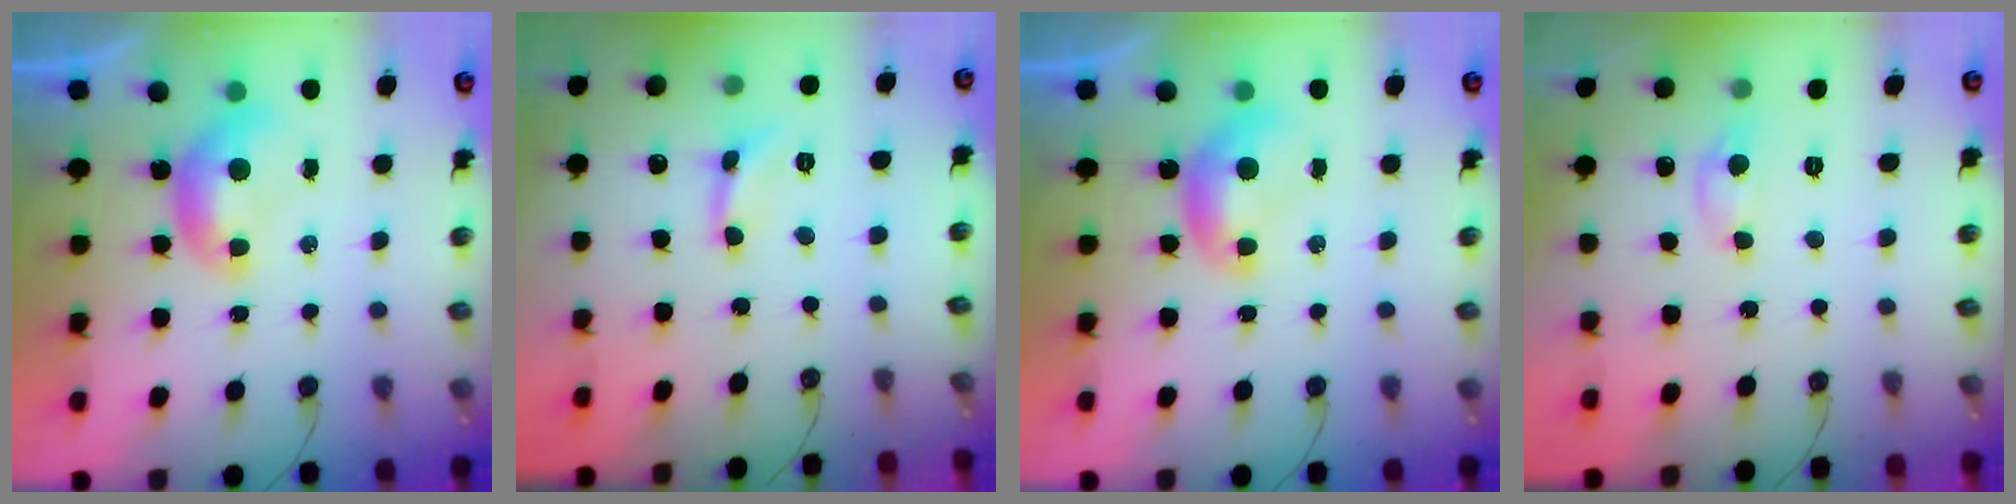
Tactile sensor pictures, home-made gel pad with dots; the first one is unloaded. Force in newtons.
{"total": 0.7, "press": 0.6, "slide": 0.3}
{"total": 0.0}
{"total": 0.0}